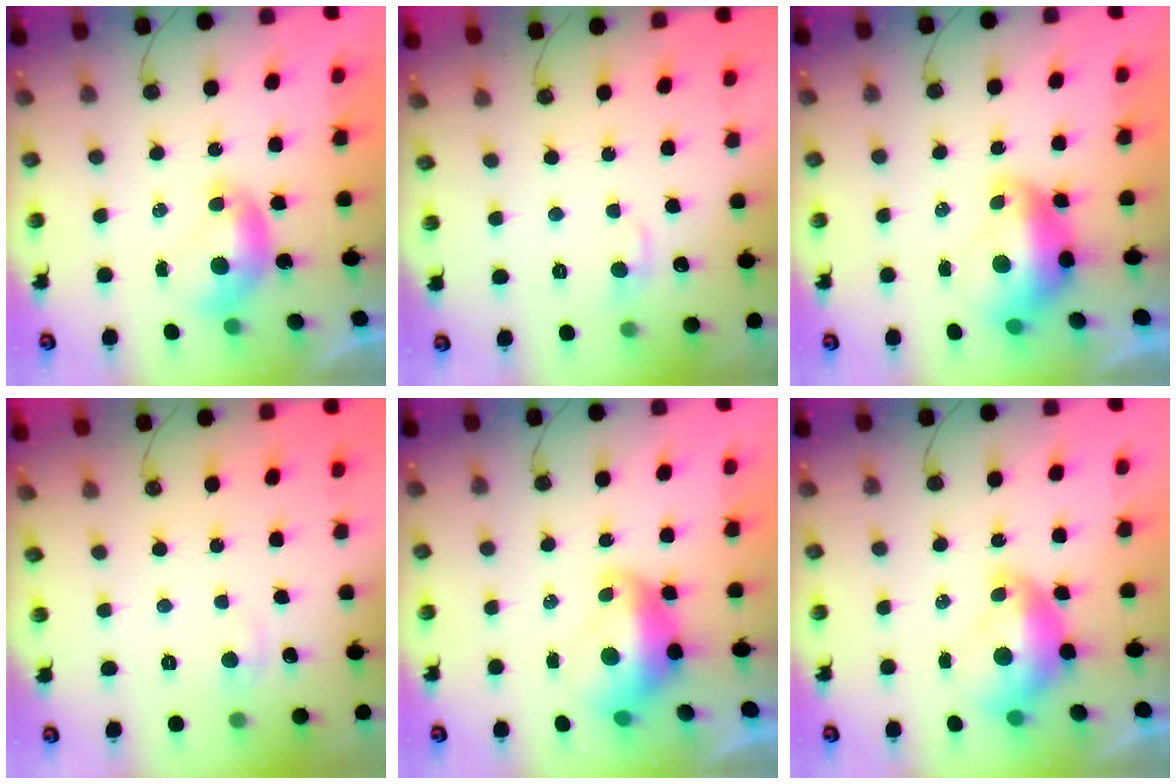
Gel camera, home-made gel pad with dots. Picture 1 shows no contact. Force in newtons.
{"total": 1.0, "press": 0.4, "slide": 0.9}
{"total": 2.9, "press": 2.8, "slide": 0.7}
{"total": 1.2, "press": 1.0, "slide": 0.6}
{"total": 3.2, "press": 3.0, "slide": 0.8}
{"total": 2.4, "press": 2.3, "slide": 0.7}